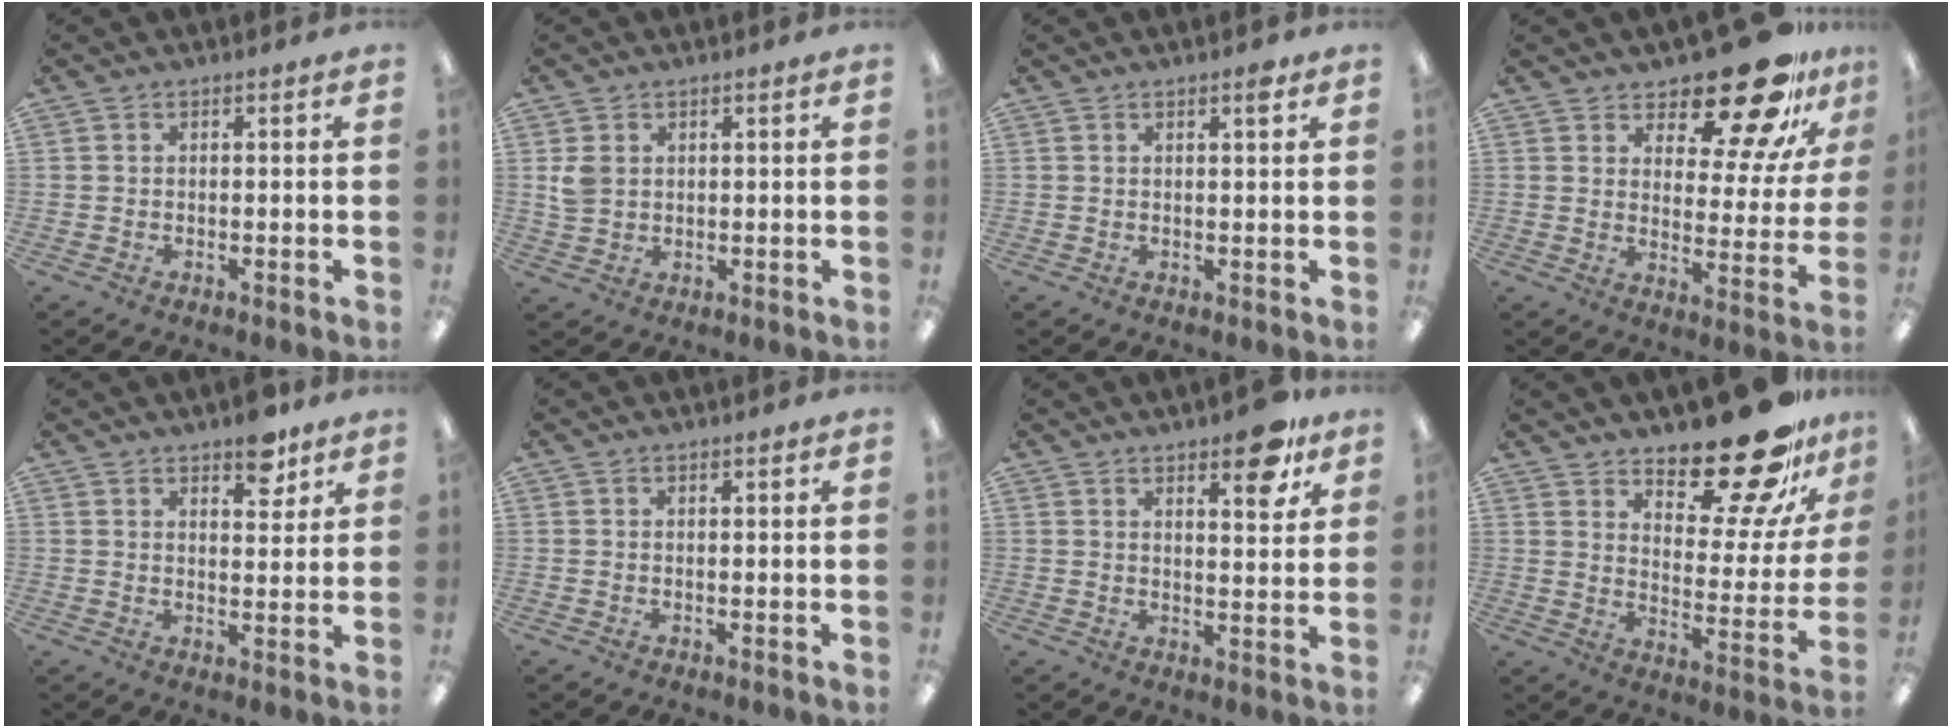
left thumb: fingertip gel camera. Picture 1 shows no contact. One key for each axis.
{"total": 4.1, "fx": 1.4, "fy": 3.3, "fz": 2.0, "tx": -0.035, "ty": 0.002, "tz": 0.026}
{"total": 2.0, "fx": 1.4, "fy": 0.3, "fz": 1.4, "tx": -0.014, "ty": -0.006, "tz": 0.020}
{"total": 19.2, "fx": 15.4, "fy": 6.2, "fz": 9.6, "tx": -0.139, "ty": -0.111, "tz": 0.258}
{"total": 6.9, "fx": 5.1, "fy": 3.1, "fz": 3.3, "tx": -0.022, "ty": -0.031, "tz": 0.084}
{"total": 0.6, "fx": 0.5, "fy": 0.1, "fz": 0.3, "tx": -0.007, "ty": 0.001, "tz": 0.009}
{"total": 9.7, "fx": 7.0, "fy": 3.2, "fz": 5.9, "tx": -0.061, "ty": -0.043, "tz": 0.111}
{"total": 21.3, "fx": 17.4, "fy": 6.9, "fz": 10.2, "tx": -0.128, "ty": -0.130, "tz": 0.285}